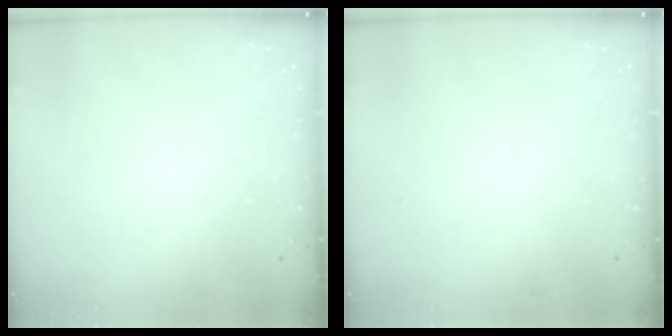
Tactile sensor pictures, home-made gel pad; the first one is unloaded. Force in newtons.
{"total": 0.0}